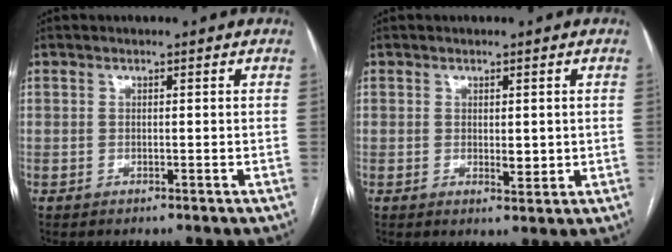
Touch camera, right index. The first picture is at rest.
{"total": 2.3, "force": [0.1, 1.1, 2.0], "torque": [-0.031, -0.005, 0.008]}